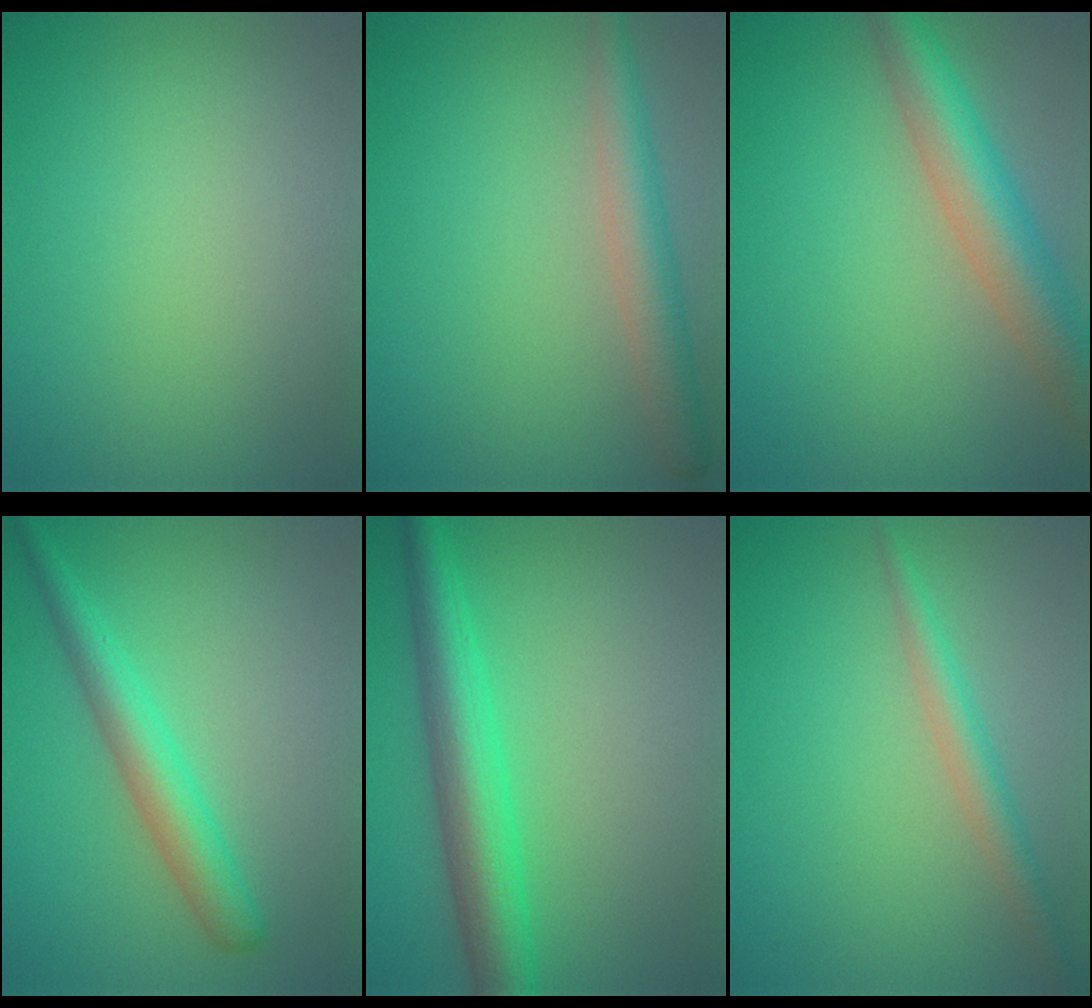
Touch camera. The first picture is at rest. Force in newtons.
{"total": 3.8, "press": 3.8, "slide": 0.2}
{"total": 6.2, "press": 6.2, "slide": 0.1}
{"total": 3.8, "press": 3.8, "slide": 0.3}
{"total": 5.9, "press": 5.9, "slide": 0.1}
{"total": 2.5, "press": 2.5, "slide": 0.0}